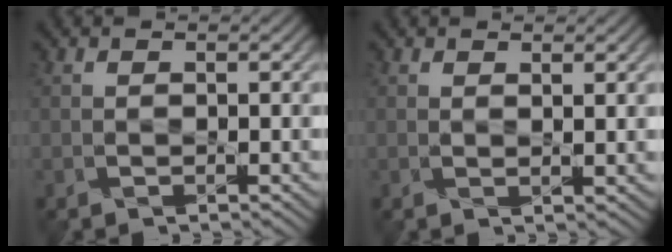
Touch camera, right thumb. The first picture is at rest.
{"total": 1.3, "force": [1.2, -0.1, 0.5], "torque": [-0.012, 0.000, 0.026]}